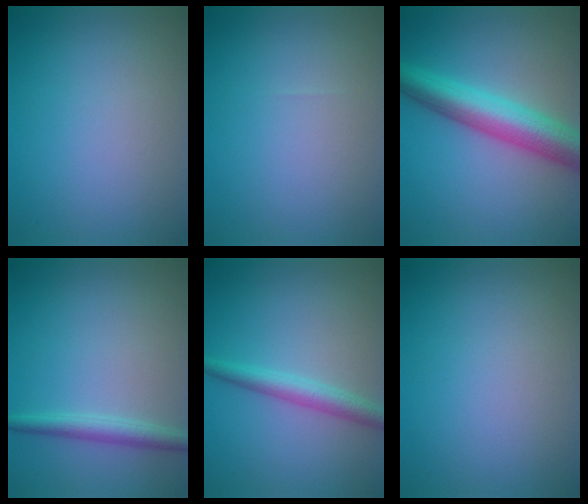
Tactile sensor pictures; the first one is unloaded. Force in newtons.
{"total": 0.0}
{"total": 6.8, "press": 6.8, "slide": 0.2}
{"total": 2.3, "press": 2.3, "slide": 0.1}
{"total": 2.7, "press": 2.6, "slide": 0.1}
{"total": 0.0}